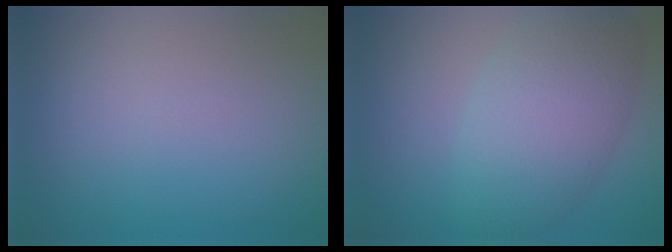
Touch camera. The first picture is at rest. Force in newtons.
{"total": 7.7, "press": 7.7, "slide": 0.3}